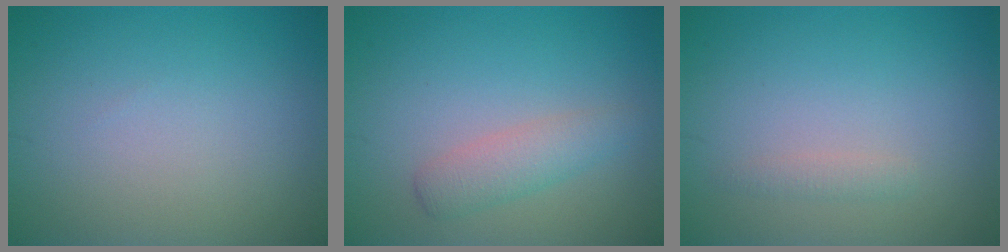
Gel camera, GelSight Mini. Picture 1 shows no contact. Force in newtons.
{"total": 2.5, "press": 2.5, "slide": 0.0}
{"total": 0.9, "press": 0.9, "slide": 0.0}